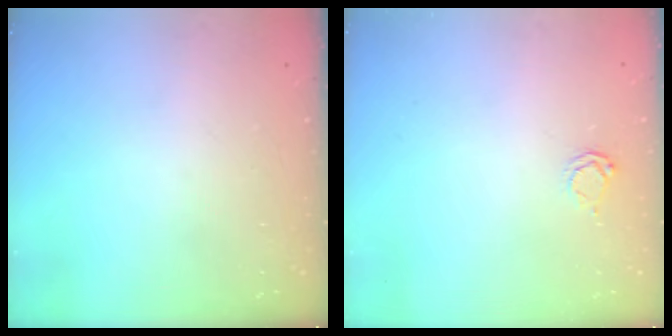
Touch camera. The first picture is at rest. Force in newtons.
{"total": 2.5, "press": 2.4, "slide": 0.3}